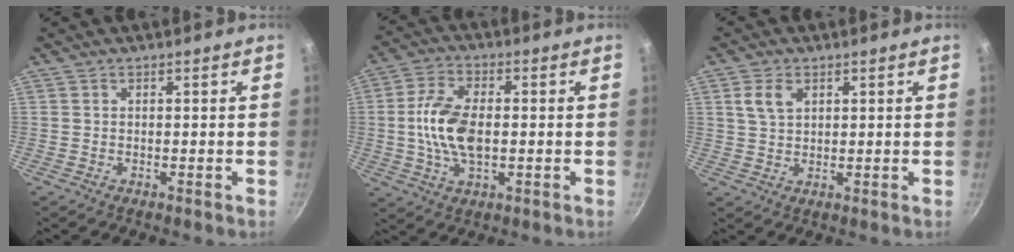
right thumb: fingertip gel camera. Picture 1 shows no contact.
{"total": 10.9, "force": [-0.3, 6.0, 9.1], "torque": [-0.174, 0.015, -0.012]}
{"total": 4.4, "force": [1.8, 2.9, 2.8], "torque": [-0.042, -0.001, 0.036]}